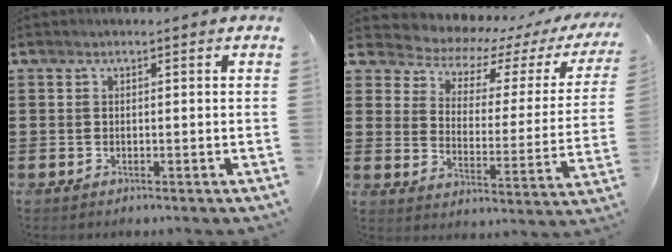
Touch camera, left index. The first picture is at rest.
{"total": 3.8, "force": [3.3, 1.7, 1.0], "torque": [-0.047, -0.031, 0.048]}